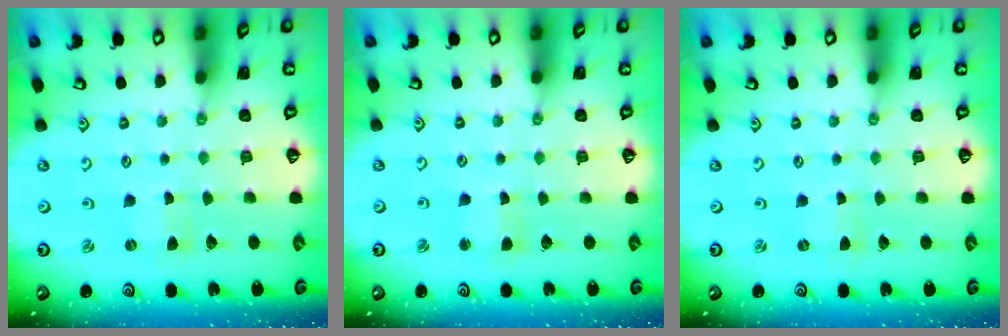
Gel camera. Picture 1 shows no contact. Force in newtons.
{"total": 2.1, "press": 2.1, "slide": 0.3}
{"total": 0.0}